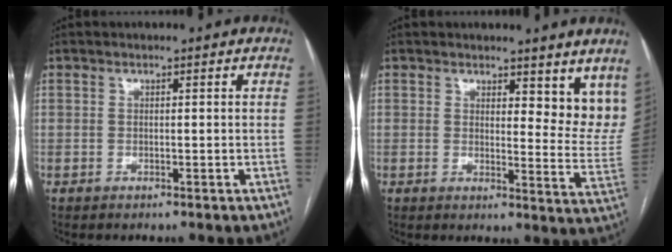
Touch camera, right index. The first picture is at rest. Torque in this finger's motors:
{"motor_torque": [0.05, 0.27, -0.01, 0.00]}